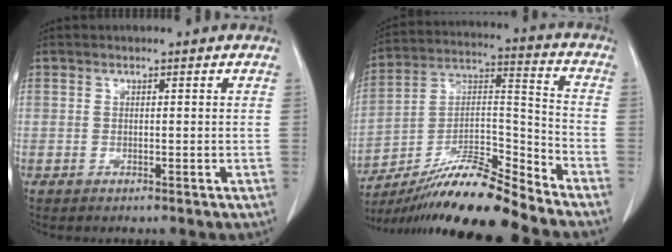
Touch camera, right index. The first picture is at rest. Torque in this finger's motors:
{"motor_torque": [0.44, -0.43, 0.22, 0.07]}